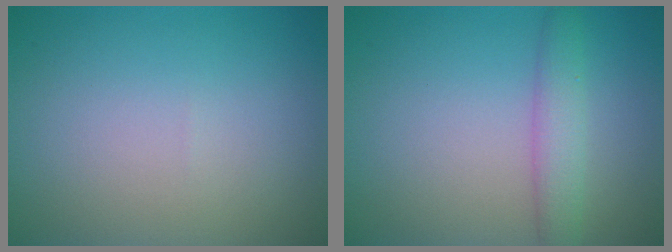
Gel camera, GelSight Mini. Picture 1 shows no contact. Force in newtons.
{"total": 2.7, "press": 2.7, "slide": 0.2}